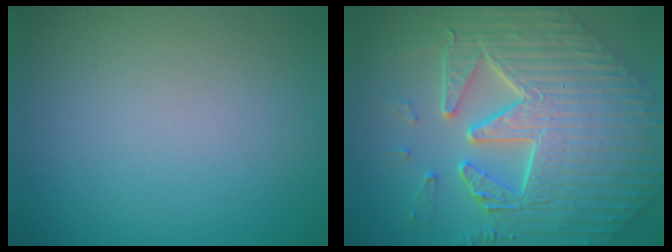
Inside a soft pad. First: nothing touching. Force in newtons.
{"total": 8.9, "press": 7.2, "slide": 5.3}